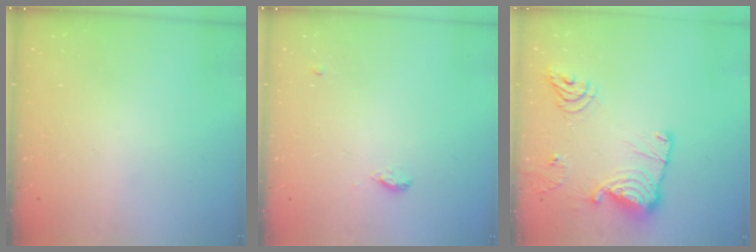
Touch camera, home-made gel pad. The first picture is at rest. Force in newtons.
{"total": 8.1, "press": 5.6, "slide": 5.8}
{"total": 16.6, "press": 16.5, "slide": 1.8}